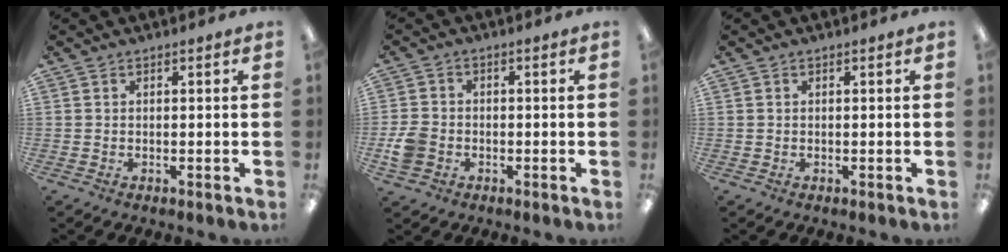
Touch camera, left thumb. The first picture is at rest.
{"total": 5.2, "force": [-1.8, 4.2, 2.4], "torque": [-0.036, 0.009, -0.030]}
{"total": 0.0}